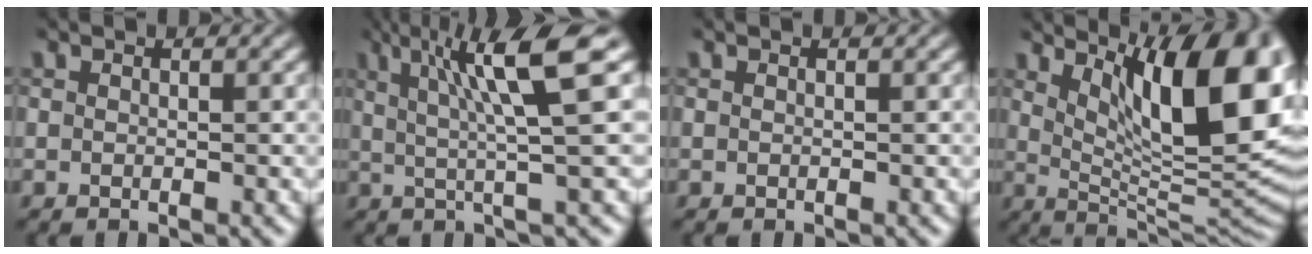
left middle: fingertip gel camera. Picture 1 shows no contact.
{"total": 8.2, "force": [2.9, 1.0, 7.6], "torque": [-0.113, 0.015, 0.044]}
{"total": 0.0}
{"total": 13.5, "force": [5.3, 4.4, 11.6], "torque": [-0.143, -0.005, 0.089]}